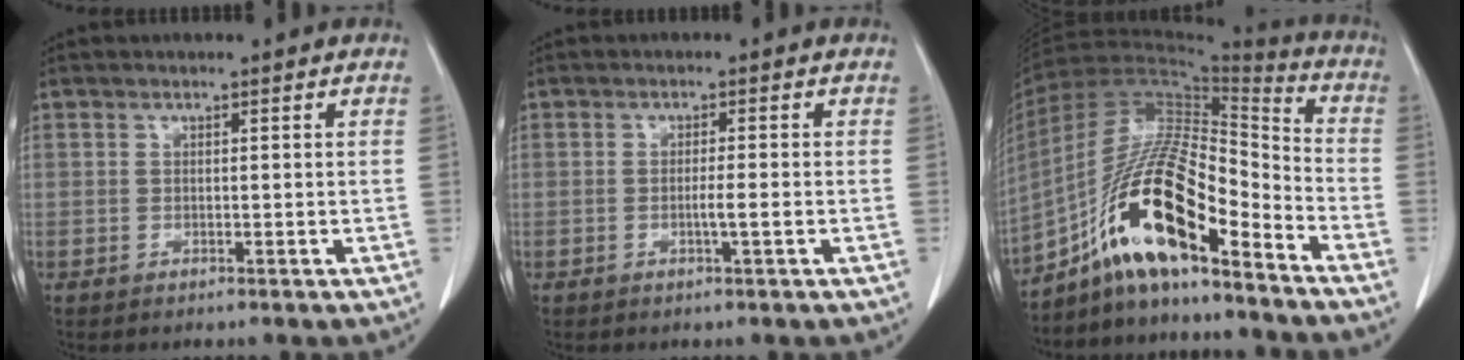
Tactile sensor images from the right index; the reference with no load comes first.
{"total": 2.0, "force": [-0.5, -0.3, 1.9], "torque": [-0.035, -0.002, -0.010]}
{"total": 16.5, "force": [-10.2, 3.2, 12.5], "torque": [-0.239, 0.020, -0.180]}